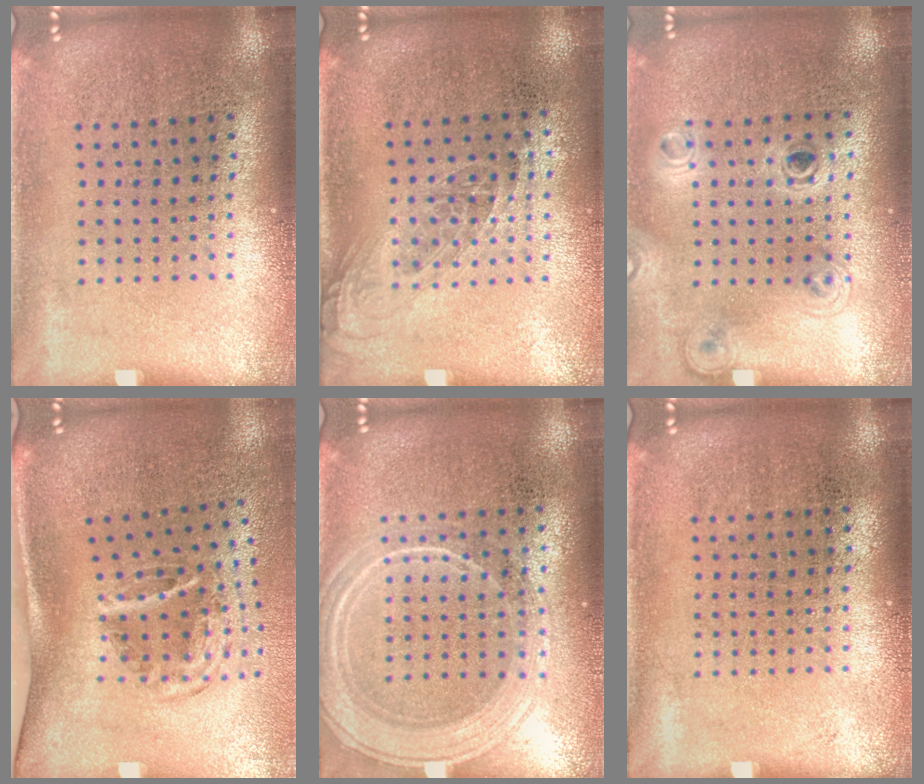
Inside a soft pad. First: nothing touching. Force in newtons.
{"total": 1.1, "press": 0.9, "slide": 0.6}
{"total": 1.2, "press": 1.2, "slide": 0.5}
{"total": 2.0, "press": 1.2, "slide": 1.6}
{"total": 1.8, "press": 1.8, "slide": 0.3}
{"total": 0.0}